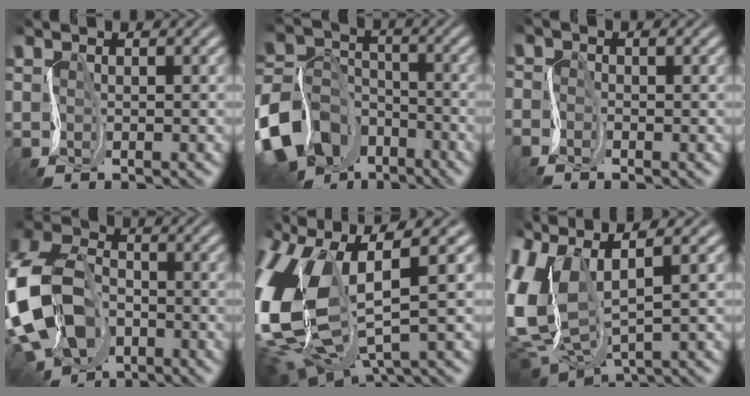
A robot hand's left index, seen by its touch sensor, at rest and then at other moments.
{"total": 13.0, "force": [-8.7, 8.9, 3.9], "torque": [-0.091, -0.029, -0.166]}
{"total": 1.8, "force": [-1.8, 0.1, 0.2], "torque": [-0.009, -0.003, -0.038]}
{"total": 12.2, "force": [-5.2, 8.4, 7.1], "torque": [-0.184, -0.028, -0.106]}
{"total": 14.0, "force": [0.3, 7.6, 11.7], "torque": [-0.287, -0.026, 0.032]}
{"total": 9.2, "force": [1.1, 5.1, 7.5], "torque": [-0.207, 0.000, 0.025]}